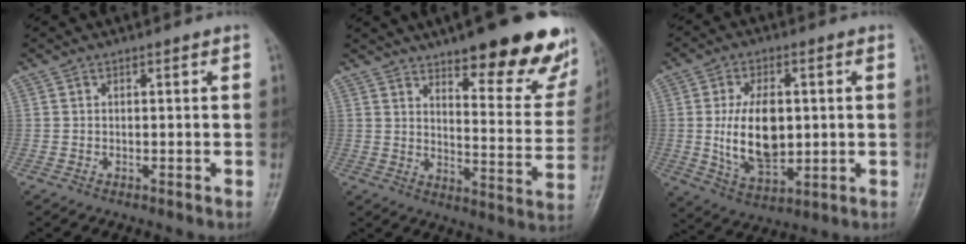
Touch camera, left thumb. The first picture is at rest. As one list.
[{"total": 21.8, "force": [14.2, 6.5, 15.2], "torque": [-0.151, -0.075, 0.189]}, {"total": 13.1, "force": [0.6, 7.4, 10.8], "torque": [-0.178, -0.010, 0.022]}]